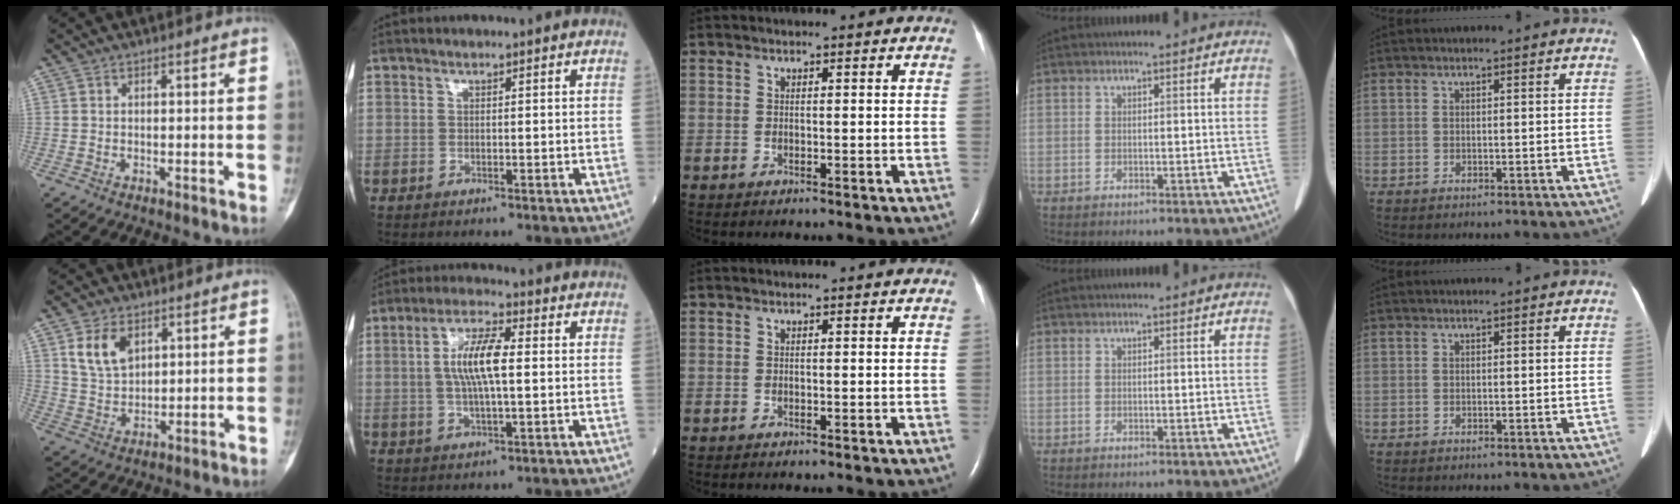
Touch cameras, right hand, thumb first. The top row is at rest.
{"thumb": {"total": 7.7, "force": [3.5, 5.0, 4.7], "torque": [-0.071, -0.017, 0.074]}, "index": {"total": 8.2, "force": [0.8, 1.7, 8.0], "torque": [-0.159, 0.010, 0.013]}}